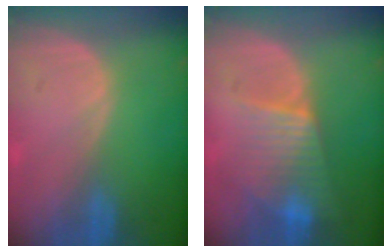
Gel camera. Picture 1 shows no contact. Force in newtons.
{"total": 6.9, "press": 6.7, "slide": 1.7}